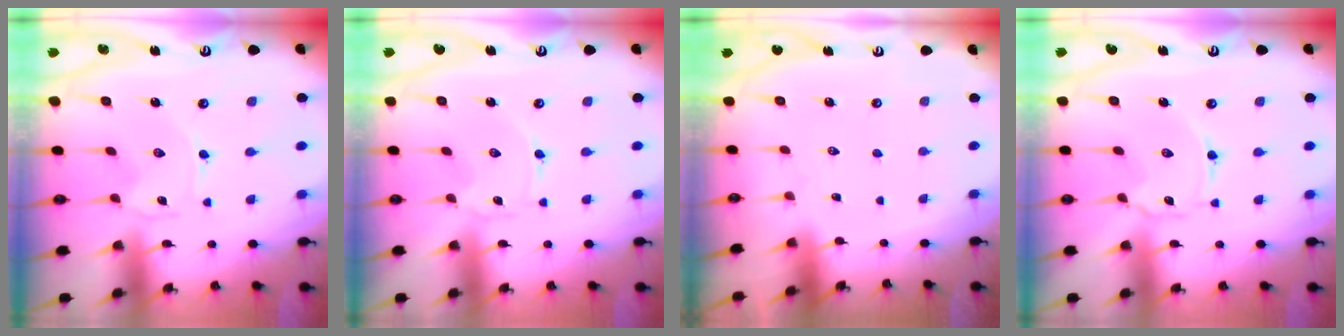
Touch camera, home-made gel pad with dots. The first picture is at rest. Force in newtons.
{"total": 0.0}
{"total": 1.6, "press": 1.6, "slide": 0.1}
{"total": 2.2, "press": 2.2, "slide": 0.3}